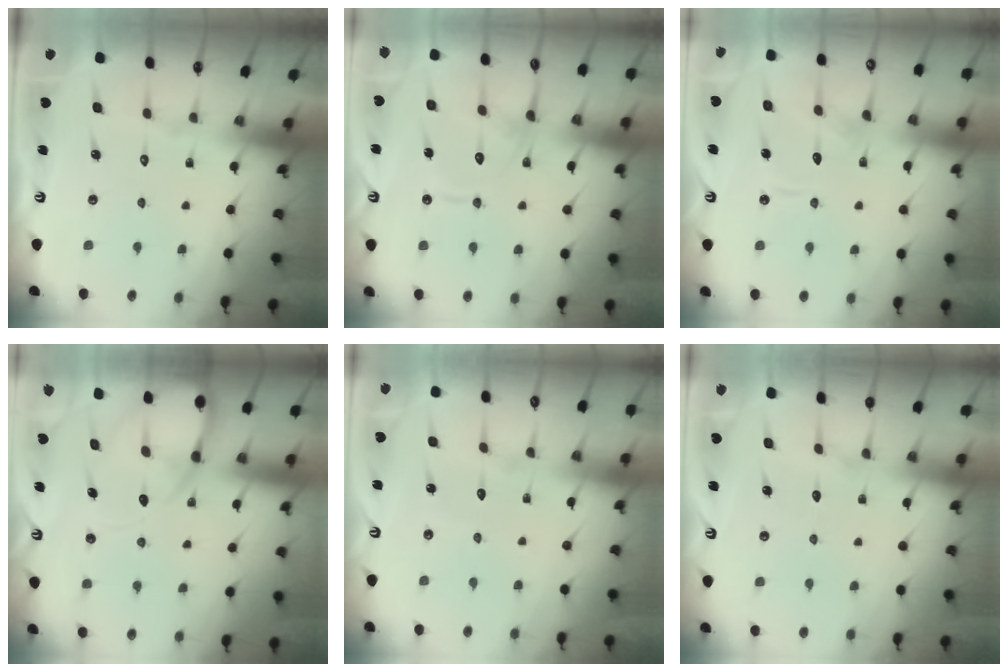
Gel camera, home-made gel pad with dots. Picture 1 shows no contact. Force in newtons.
{"total": 13.2, "press": 13.2, "slide": 1.2}
{"total": 11.5, "press": 11.5, "slide": 1.2}
{"total": 11.0, "press": 10.9, "slide": 1.3}
{"total": 2.4, "press": 2.4, "slide": 0.2}
{"total": 5.5, "press": 5.4, "slide": 0.8}